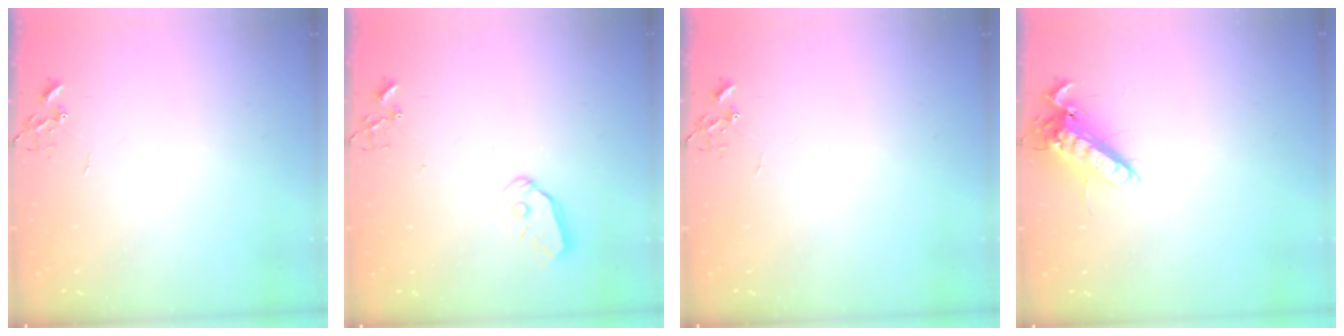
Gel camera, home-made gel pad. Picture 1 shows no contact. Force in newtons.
{"total": 7.7, "press": 7.7, "slide": 0.4}
{"total": 0.0}
{"total": 12.5, "press": 12.3, "slide": 2.1}